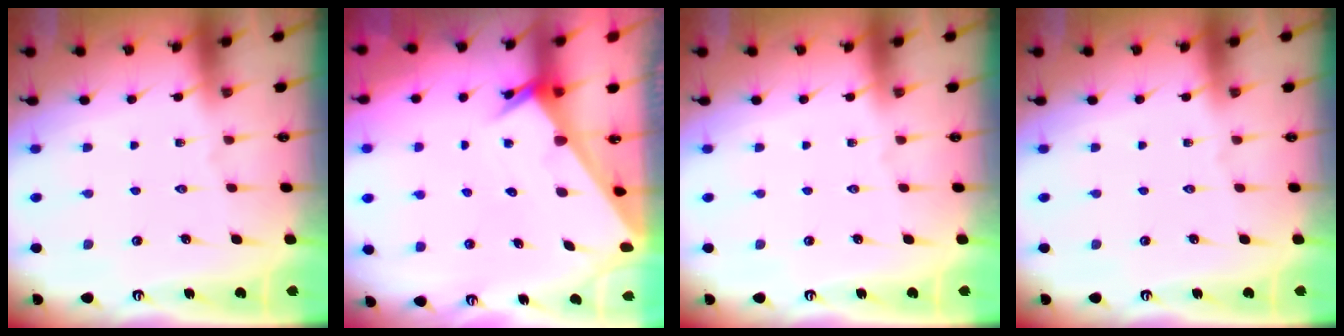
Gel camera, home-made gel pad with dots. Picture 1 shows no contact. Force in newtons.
{"total": 2.1, "press": 2.1, "slide": 0.1}
{"total": 0.0}
{"total": 0.0}